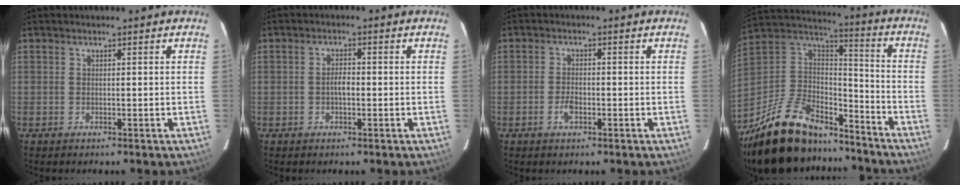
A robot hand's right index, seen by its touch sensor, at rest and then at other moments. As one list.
[{"total": 2.2, "force": [-0.5, 0.9, 1.9], "torque": [-0.036, 0.005, -0.011]}, {"total": 3.0, "force": [-1.3, 1.5, 2.3], "torque": [-0.048, 0.001, -0.023]}, {"total": 28.2, "force": [-21.0, 11.6, 14.9], "torque": [-0.303, 0.006, -0.335]}]